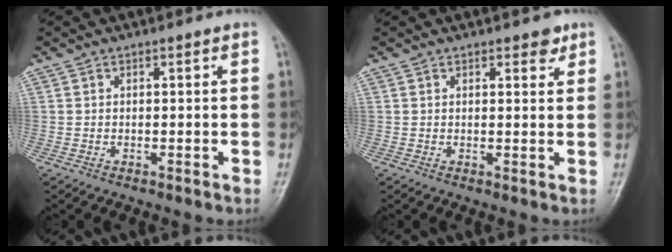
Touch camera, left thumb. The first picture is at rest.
{"total": 2.4, "force": [1.6, 1.1, 1.4], "torque": [-0.005, -0.008, 0.020]}